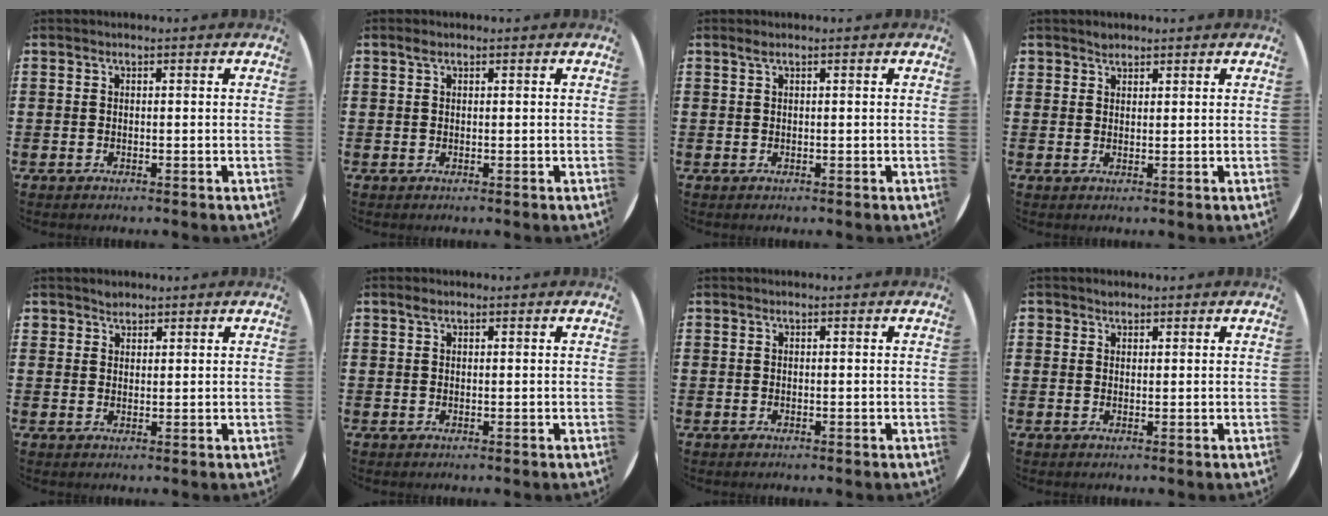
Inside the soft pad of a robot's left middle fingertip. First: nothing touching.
{"total": 0.6, "force": [0.4, 0.3, 0.4], "torque": [-0.008, 0.004, 0.007]}
{"total": 0.6, "force": [0.3, 0.0, 0.5], "torque": [-0.007, 0.001, 0.006]}
{"total": 1.4, "force": [1.3, 0.6, -0.1], "torque": [0.008, -0.002, 0.024]}
{"total": 1.8, "force": [1.6, 0.8, -0.1], "torque": [0.000, 0.002, 0.032]}
{"total": 0.7, "force": [0.4, 0.4, 0.4], "torque": [0.000, 0.000, 0.006]}
{"total": 0.0}
{"total": 1.1, "force": [0.9, 0.6, 0.0], "torque": [0.008, -0.001, 0.016]}